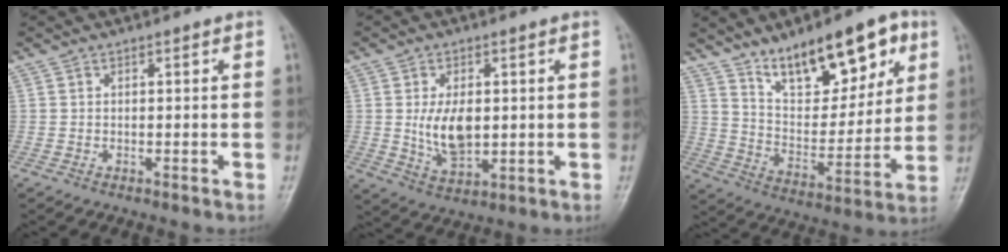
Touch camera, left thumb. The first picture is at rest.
{"total": 8.2, "force": [0.6, 4.7, 6.8], "torque": [-0.111, -0.012, 0.020]}
{"total": 18.6, "force": [11.0, 8.0, 12.8], "torque": [-0.144, -0.051, 0.188]}